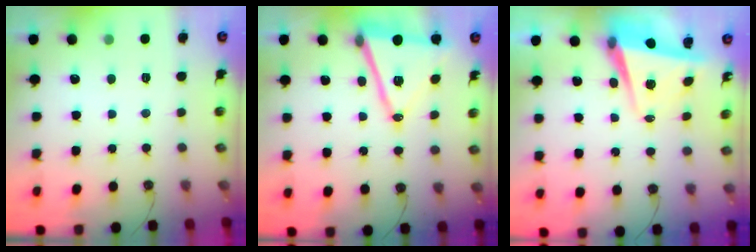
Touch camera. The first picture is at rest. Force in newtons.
{"total": 15.6, "press": 15.1, "slide": 3.9}
{"total": 5.6, "press": 5.4, "slide": 1.3}